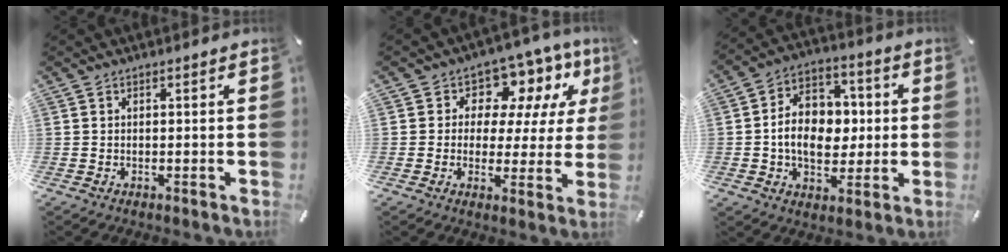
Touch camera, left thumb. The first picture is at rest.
{"total": 9.6, "force": [5.2, 6.9, 4.2], "torque": [-0.069, -0.040, 0.095]}
{"total": 12.5, "force": [-0.7, 9.9, 7.7], "torque": [-0.126, 0.018, -0.007]}